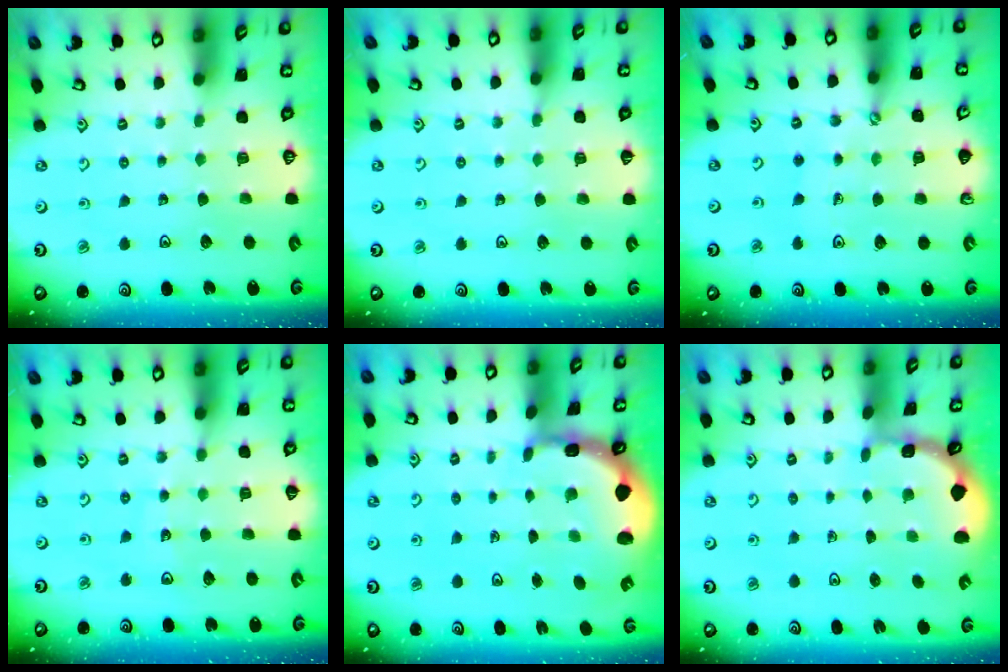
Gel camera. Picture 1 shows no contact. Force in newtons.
{"total": 2.7, "press": 2.7, "slide": 0.4}
{"total": 2.8, "press": 2.5, "slide": 1.3}
{"total": 8.6, "press": 8.4, "slide": 2.0}
{"total": 2.2, "press": 2.0, "slide": 0.9}
{"total": 1.6, "press": 1.5, "slide": 0.2}